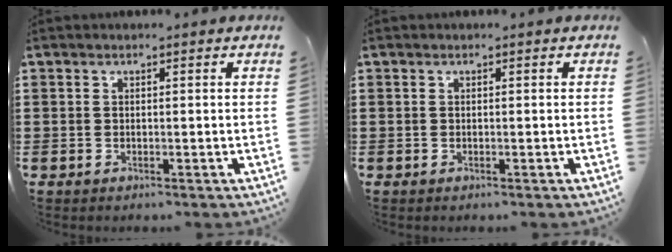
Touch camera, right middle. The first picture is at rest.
{"total": 0.0}